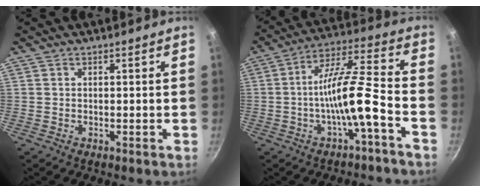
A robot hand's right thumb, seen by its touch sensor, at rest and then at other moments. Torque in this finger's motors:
{"motor_torque": [2.56, 2.45, 1.62, -0.35, 0.62]}